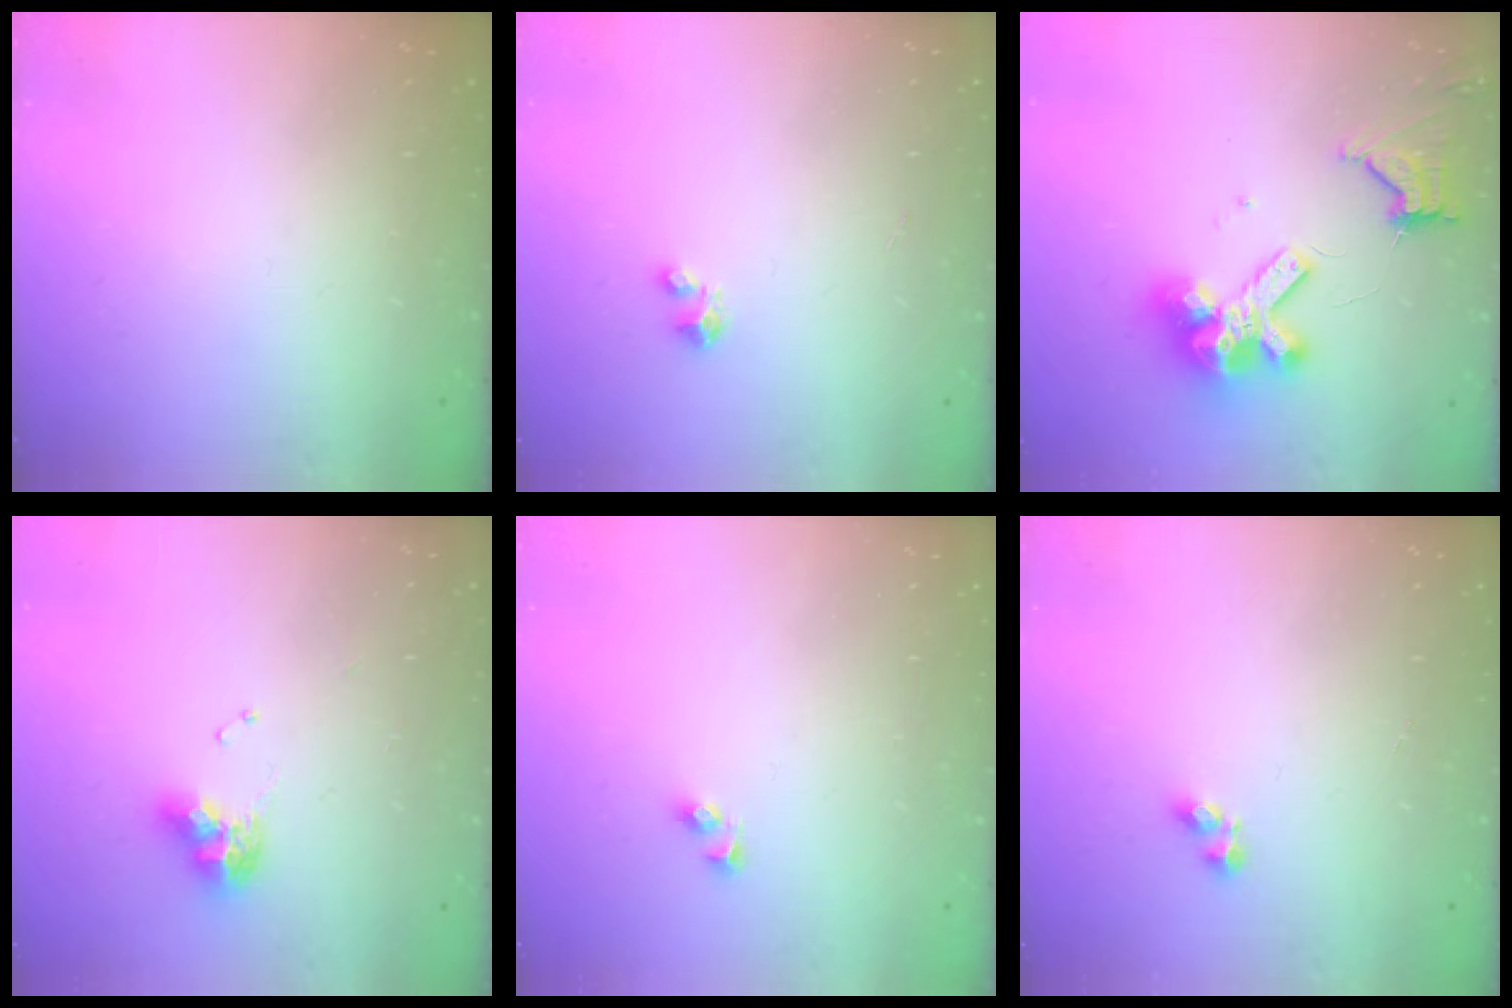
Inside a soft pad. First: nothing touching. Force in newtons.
{"total": 2.1, "press": 2.1, "slide": 0.1}
{"total": 14.3, "press": 14.2, "slide": 1.7}
{"total": 8.8, "press": 8.7, "slide": 1.1}
{"total": 2.3, "press": 2.3, "slide": 0.2}
{"total": 3.0, "press": 2.9, "slide": 0.6}